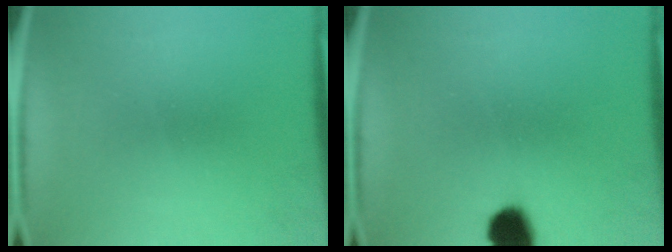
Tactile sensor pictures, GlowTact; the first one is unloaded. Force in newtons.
{"total": 7.1}